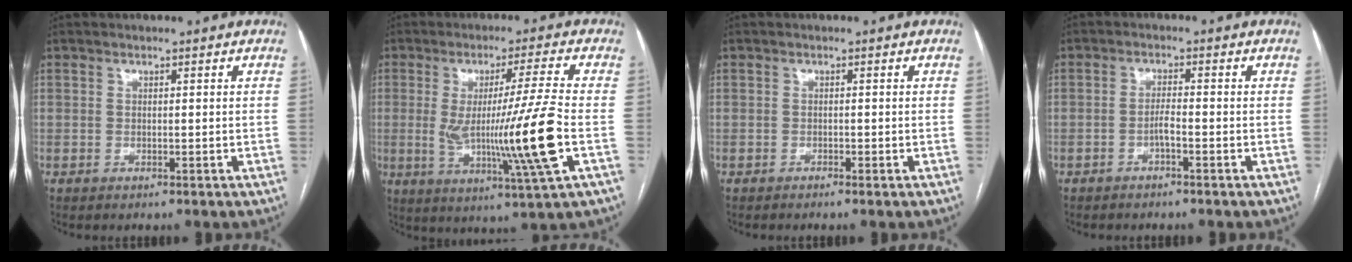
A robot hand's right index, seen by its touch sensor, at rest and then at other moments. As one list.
[{"total": 14.3, "force": [-1.7, -1.9, 14.1], "torque": [-0.256, -0.025, -0.028]}, {"total": 0.5, "force": [-0.4, -0.1, 0.3], "torque": [-0.008, 0.000, -0.008]}, {"total": 2.0, "force": [-1.1, 0.1, 1.7], "torque": [-0.028, 0.002, -0.022]}]